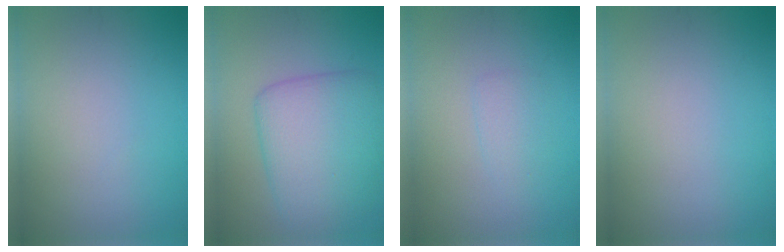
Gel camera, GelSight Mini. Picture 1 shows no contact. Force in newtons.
{"total": 6.8, "press": 6.8, "slide": 0.1}
{"total": 1.4, "press": 1.4, "slide": 0.1}
{"total": 0.0}